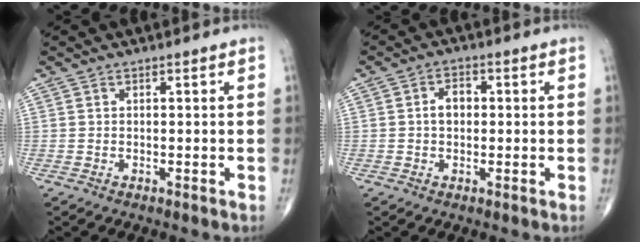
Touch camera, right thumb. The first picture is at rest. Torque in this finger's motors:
{"motor_torque": [0.71, 0.58, 0.47, 0.10, 0.03]}